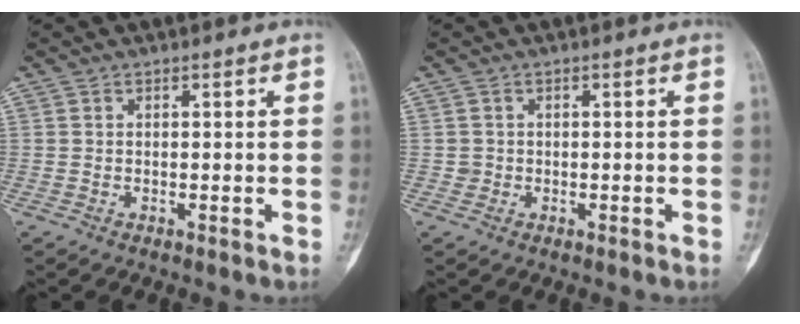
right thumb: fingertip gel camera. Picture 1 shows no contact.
{"total": 0.9, "force": [-0.2, 0.9, -0.1], "torque": [0.006, 0.006, -0.006]}